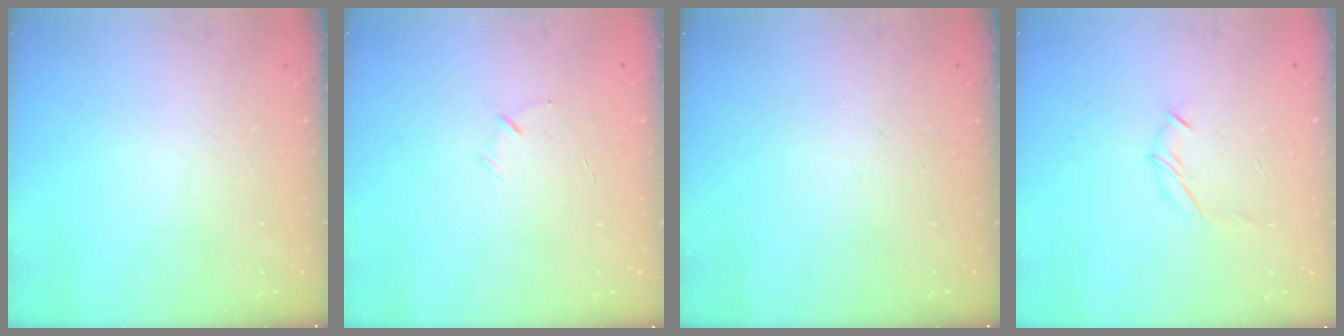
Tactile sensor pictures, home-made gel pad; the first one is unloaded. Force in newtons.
{"total": 4.5, "press": 4.3, "slide": 1.3}
{"total": 0.0}
{"total": 6.7, "press": 6.6, "slide": 1.3}